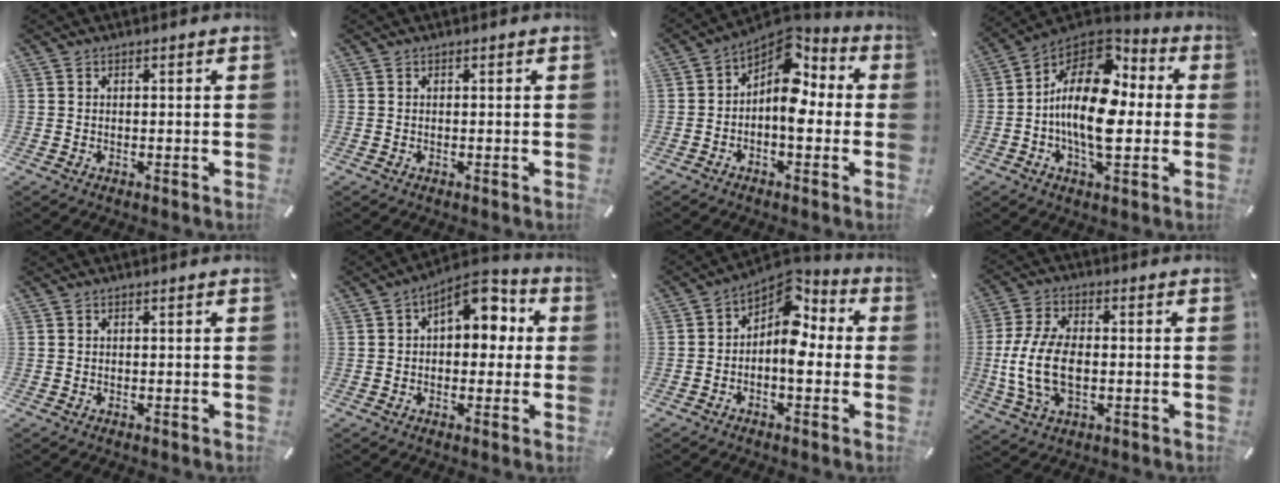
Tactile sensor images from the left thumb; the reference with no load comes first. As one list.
[{"total": 0.0}, {"total": 10.0, "force": [1.2, 6.6, 7.4], "torque": [-0.121, -0.031, 0.019]}, {"total": 18.1, "force": [-0.5, 10.1, 15.0], "torque": [-0.293, -0.010, -0.014]}, {"total": 0.0}, {"total": 9.9, "force": [3.6, 6.0, 7.1], "torque": [-0.078, -0.026, 0.055]}, {"total": 9.0, "force": [1.0, 6.0, 6.7], "torque": [-0.117, -0.028, 0.014]}, {"total": 12.7, "force": [-1.4, 7.5, 10.2], "torque": [-0.220, 0.000, -0.021]}]